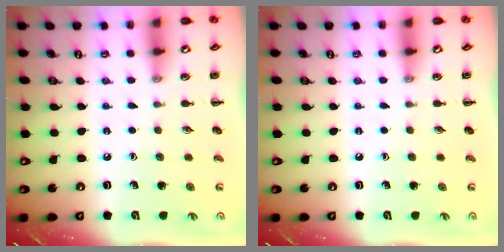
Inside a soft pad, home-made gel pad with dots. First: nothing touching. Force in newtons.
{"total": 0.0}